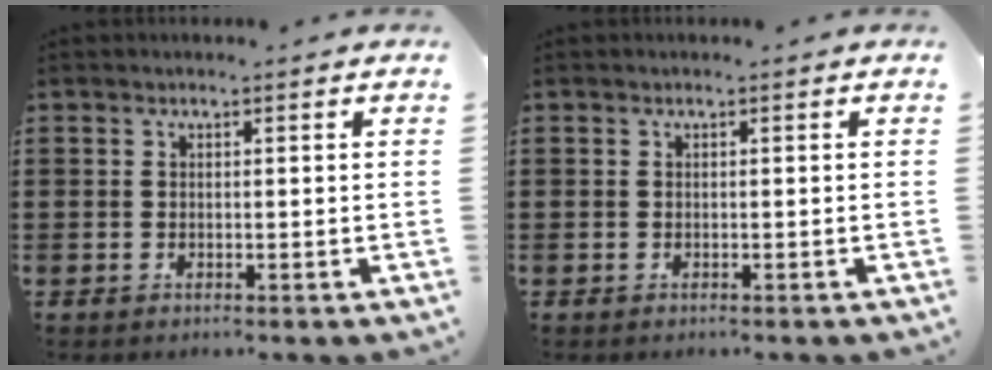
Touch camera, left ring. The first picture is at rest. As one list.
[{"total": 0.0}]